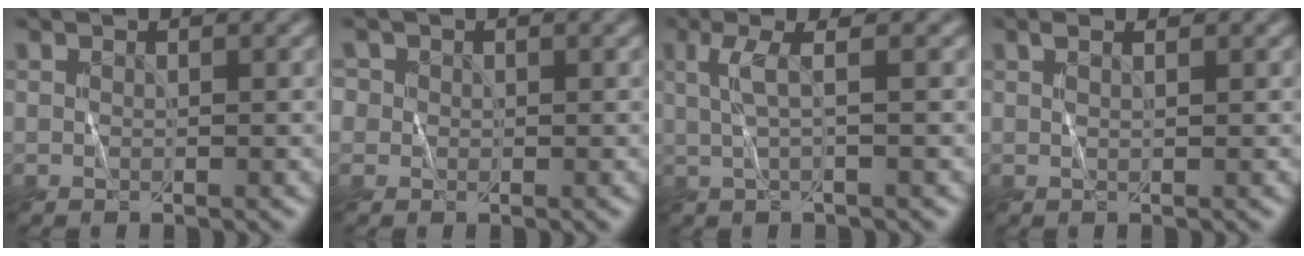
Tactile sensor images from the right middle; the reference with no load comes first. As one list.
[{"total": 2.4, "force": [0.9, 2.1, 0.7], "torque": [-0.010, 0.010, 0.006]}, {"total": 2.3, "force": [0.5, 0.0, 2.2], "torque": [-0.046, 0.003, 0.011]}, {"total": 0.9, "force": [0.5, 0.0, 0.8], "torque": [-0.018, 0.005, 0.012]}]